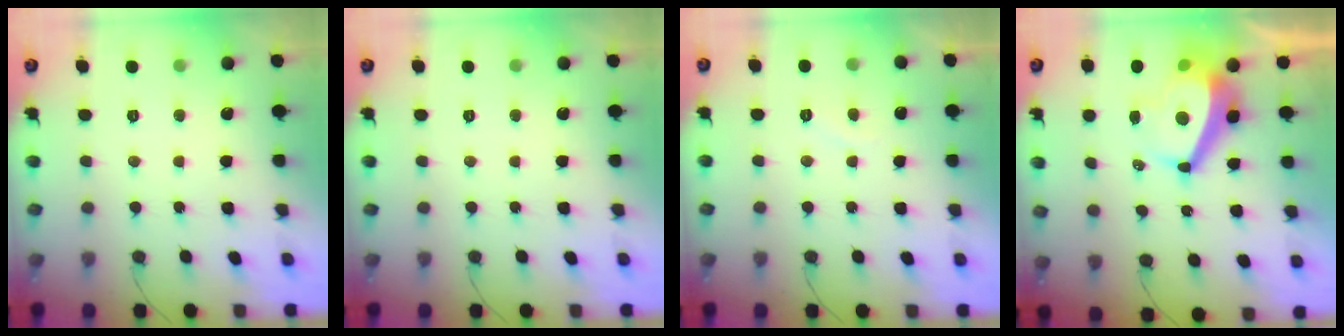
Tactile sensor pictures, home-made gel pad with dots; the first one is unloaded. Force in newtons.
{"total": 0.0}
{"total": 1.3, "press": 1.1, "slide": 0.7}
{"total": 10.2, "press": 10.1, "slide": 1.4}